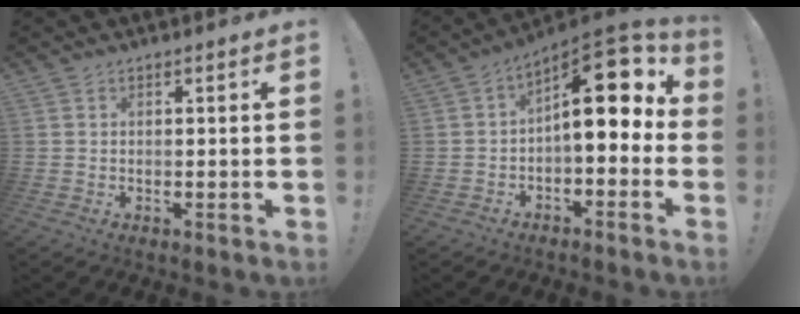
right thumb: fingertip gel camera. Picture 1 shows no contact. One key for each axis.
{"total": 15.2, "fx": 3.6, "fy": 6.2, "fz": 13.4, "tx": -0.180, "ty": -0.025, "tz": 0.060}